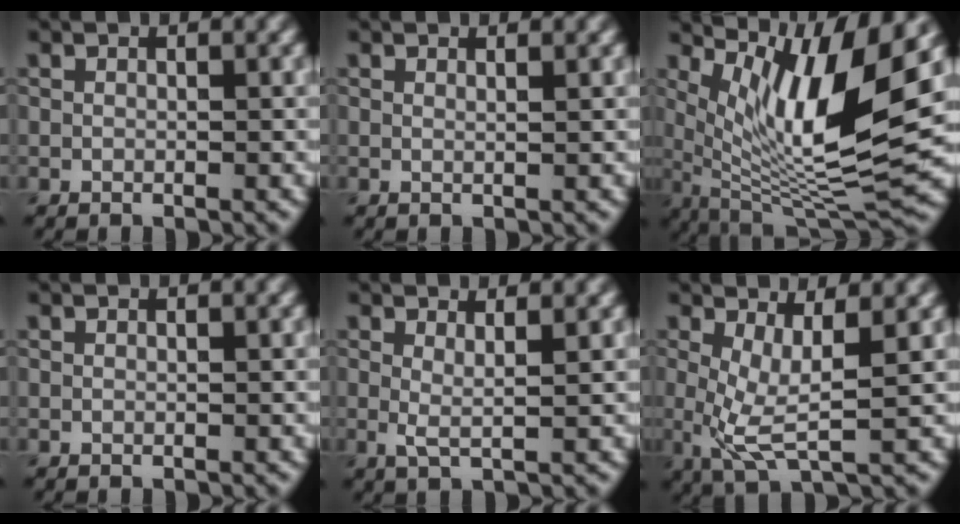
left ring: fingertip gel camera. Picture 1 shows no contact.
{"total": 0.9, "force": [0.6, 0.4, 0.6], "torque": [0.001, -0.002, 0.004]}
{"total": 11.4, "force": [4.1, 3.0, 10.2], "torque": [-0.167, -0.010, 0.085]}
{"total": 0.0}
{"total": 1.9, "force": [0.9, 0.4, 1.6], "torque": [-0.024, -0.005, 0.011]}
{"total": 4.4, "force": [0.7, 1.3, 4.2], "torque": [-0.087, -0.010, 0.016]}